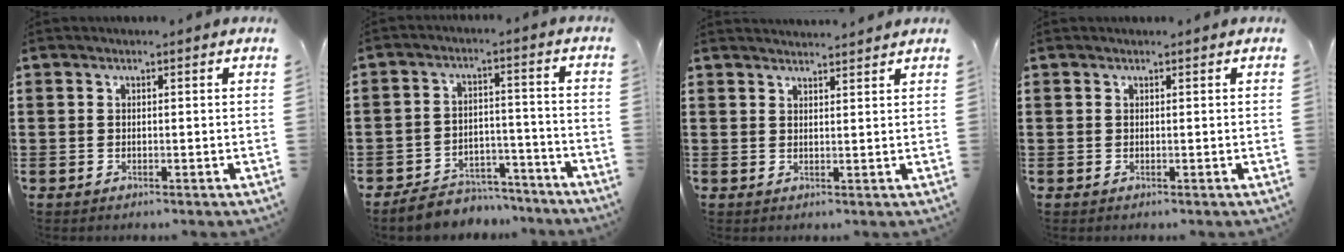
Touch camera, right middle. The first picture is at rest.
{"total": 5.6, "force": [-5.4, 1.5, -0.1], "torque": [0.002, 0.017, -0.109]}
{"total": 2.0, "force": [2.0, -0.3, -0.2], "torque": [-0.002, -0.001, 0.039]}
{"total": 0.0}